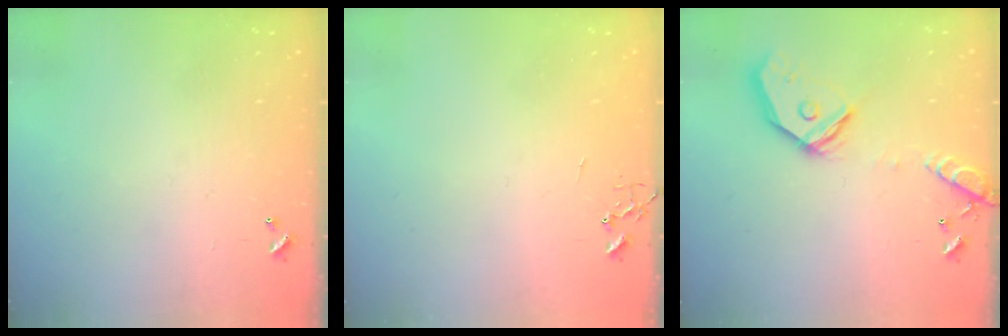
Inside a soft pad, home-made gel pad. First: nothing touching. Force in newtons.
{"total": 0.0}
{"total": 17.6, "press": 17.4, "slide": 2.7}